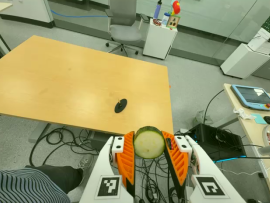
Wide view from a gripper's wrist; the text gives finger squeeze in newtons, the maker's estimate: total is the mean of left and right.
{"total": 11.5, "left": 10.8, "right": 12.2}